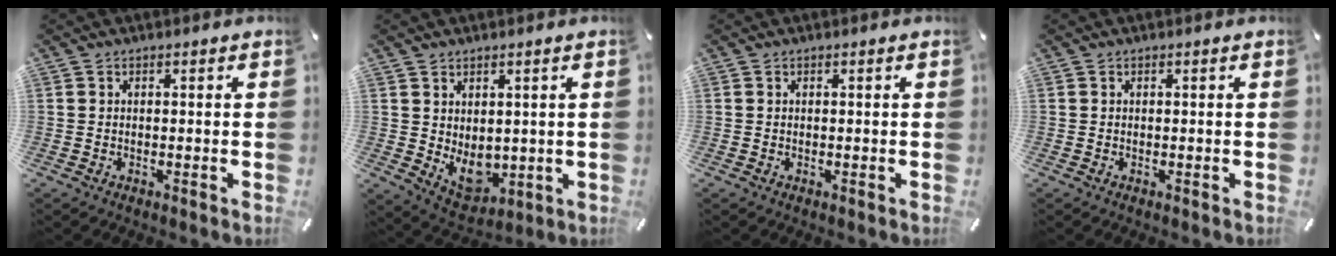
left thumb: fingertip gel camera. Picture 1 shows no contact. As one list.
[{"total": 7.7, "force": [-0.1, 6.2, 4.6], "torque": [-0.059, -0.008, 0.001]}, {"total": 0.0}, {"total": 0.0}]